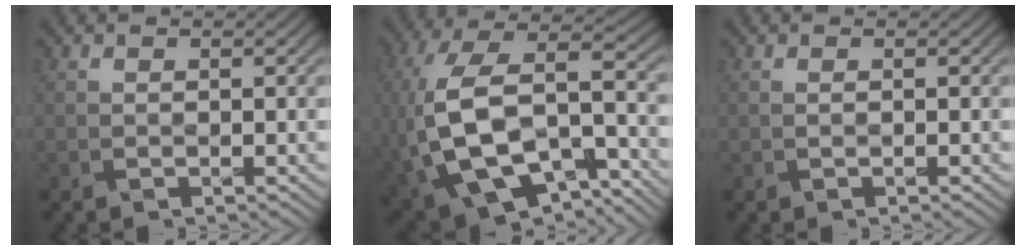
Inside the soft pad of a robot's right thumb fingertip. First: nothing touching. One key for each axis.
{"total": 17.0, "fx": -4.6, "fy": 9.9, "fz": 13.0, "tx": -0.288, "ty": -0.014, "tz": -0.063}
{"total": 0.5, "fx": -0.1, "fy": 0.1, "fz": 0.5, "tx": -0.008, "ty": 0.000, "tz": -0.003}